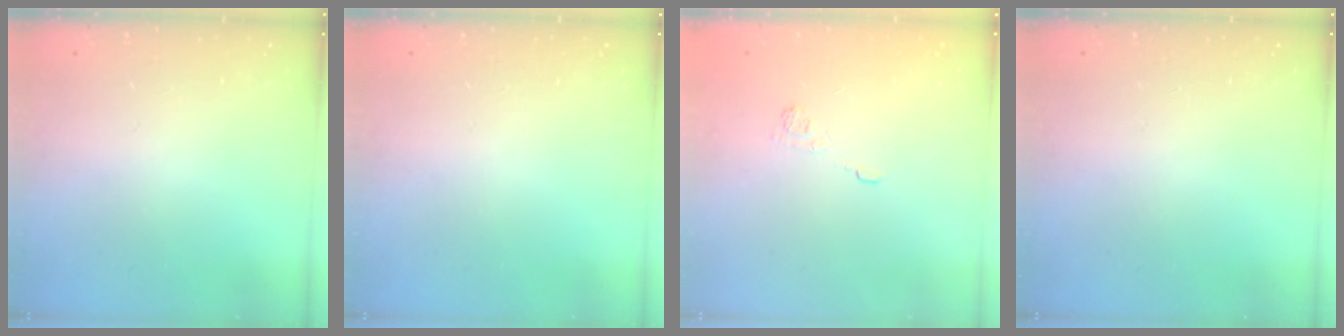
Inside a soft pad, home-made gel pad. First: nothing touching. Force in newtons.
{"total": 0.0}
{"total": 2.3, "press": 1.8, "slide": 1.3}
{"total": 0.0}